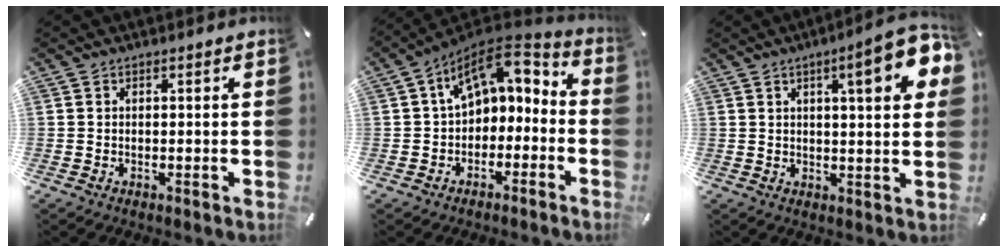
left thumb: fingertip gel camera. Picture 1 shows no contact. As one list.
[{"total": 10.4, "force": [3.4, 7.4, 6.4], "torque": [-0.099, -0.014, 0.066]}, {"total": 12.4, "force": [5.2, 3.0, 10.8], "torque": [-0.143, -0.021, 0.075]}]